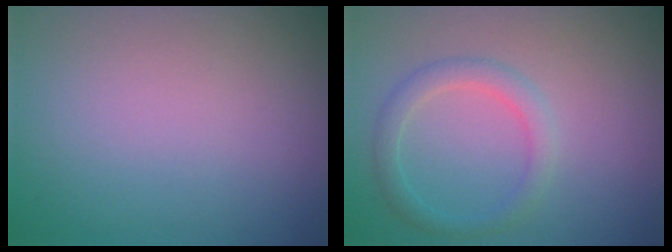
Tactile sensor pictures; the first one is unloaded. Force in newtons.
{"total": 2.2, "press": 2.2, "slide": 0.1}